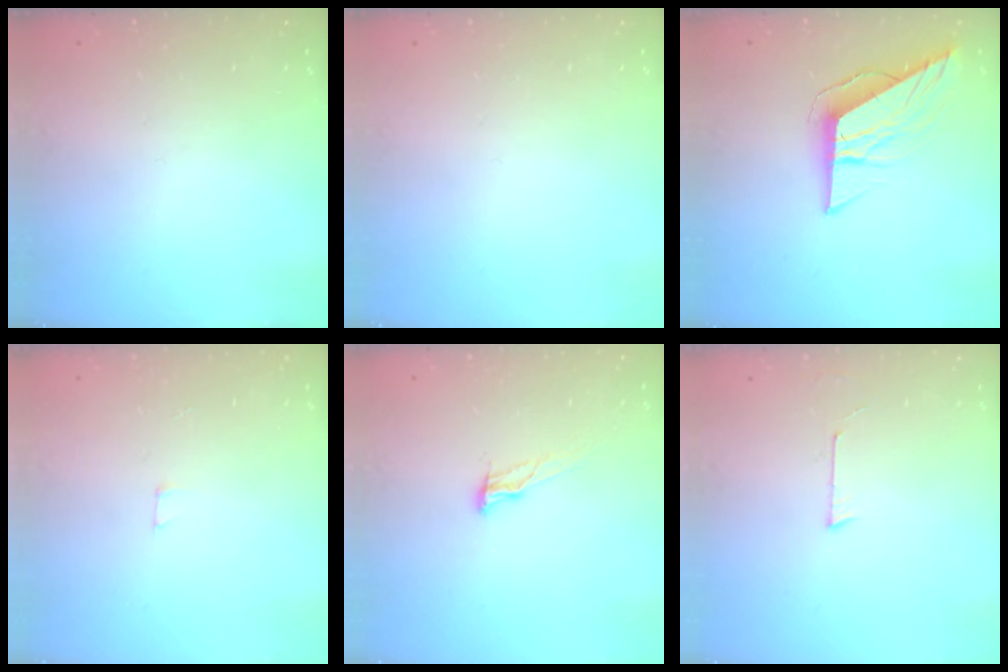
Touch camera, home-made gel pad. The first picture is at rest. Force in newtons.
{"total": 0.0}
{"total": 8.7, "press": 8.7, "slide": 0.3}
{"total": 1.8, "press": 1.8, "slide": 0.1}
{"total": 8.6, "press": 8.2, "slide": 2.5}
{"total": 3.2, "press": 3.2, "slide": 0.2}